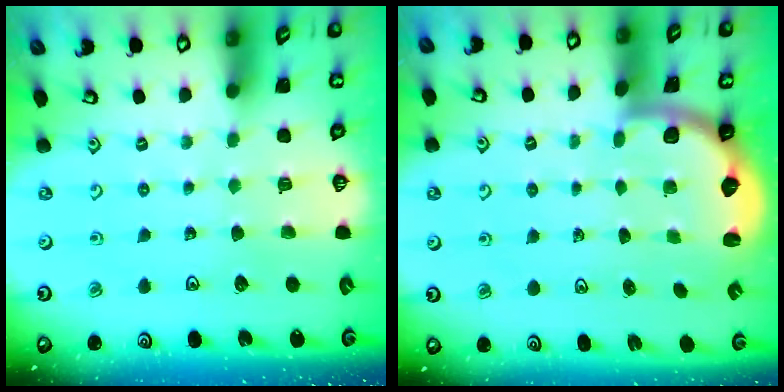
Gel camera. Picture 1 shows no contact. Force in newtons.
{"total": 2.2, "press": 2.0, "slide": 0.8}